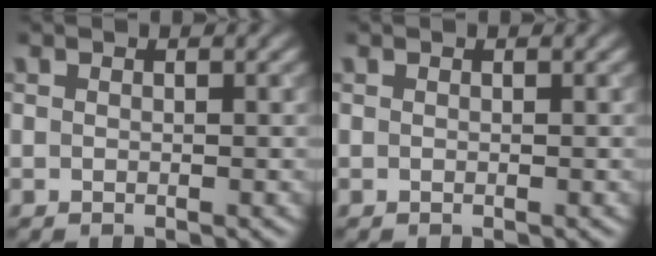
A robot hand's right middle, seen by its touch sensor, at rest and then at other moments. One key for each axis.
{"total": 0.0}